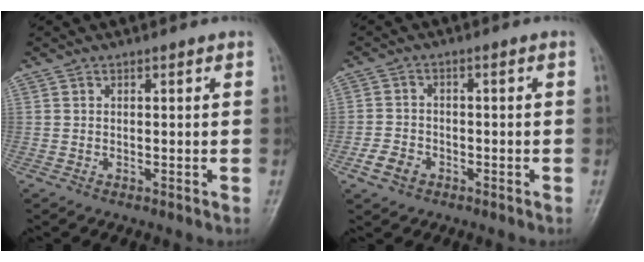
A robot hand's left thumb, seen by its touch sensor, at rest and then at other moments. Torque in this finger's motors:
{"motor_torque": [-0.23, 0.29, -0.29, 0.49, 0.00]}